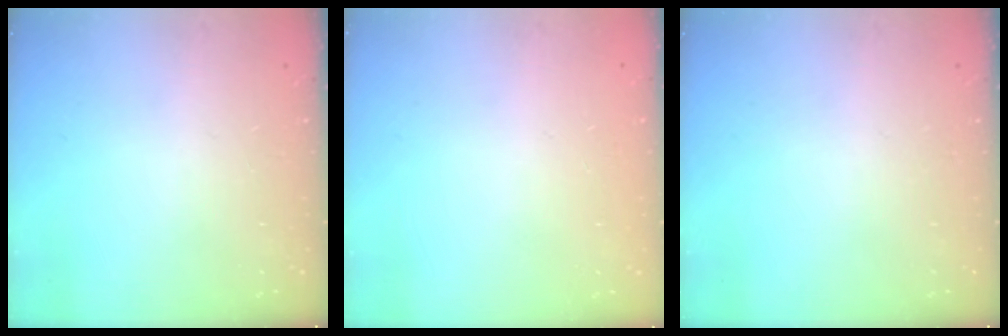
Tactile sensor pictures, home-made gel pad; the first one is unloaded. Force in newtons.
{"total": 0.0}
{"total": 0.0}